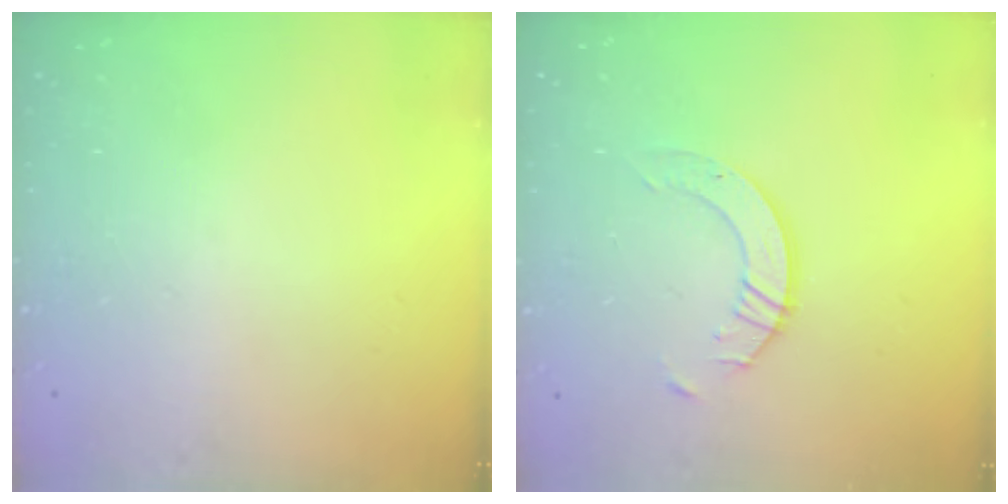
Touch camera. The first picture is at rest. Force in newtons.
{"total": 4.8, "press": 4.7, "slide": 0.4}